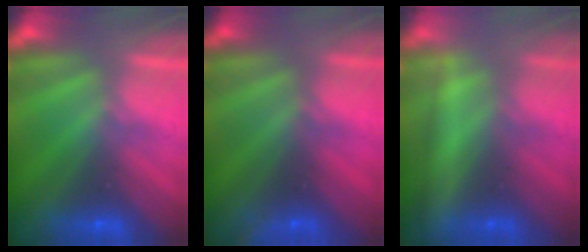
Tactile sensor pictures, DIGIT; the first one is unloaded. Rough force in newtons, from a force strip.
{"total": 2.4}
{"total": 2.4}